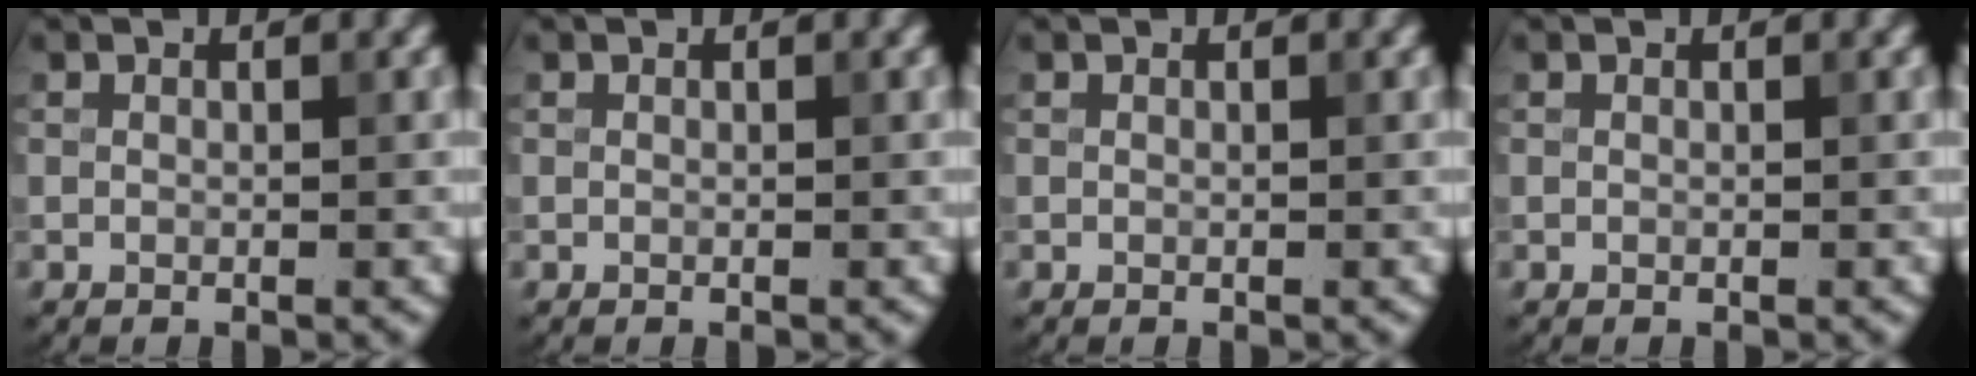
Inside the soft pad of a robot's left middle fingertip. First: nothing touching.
{"total": 0.0}
{"total": 0.0}
{"total": 0.0}